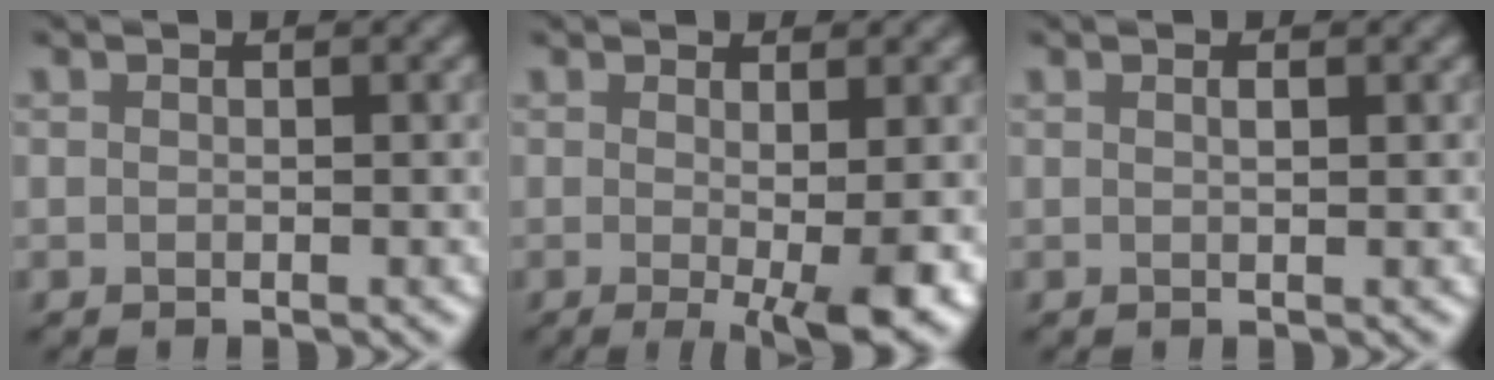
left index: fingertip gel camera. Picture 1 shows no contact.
{"total": 5.7, "force": [-0.6, 1.1, 5.6], "torque": [-0.073, -0.014, -0.009]}
{"total": 0.7, "force": [0.3, 0.1, 0.6], "torque": [-0.012, 0.002, 0.004]}